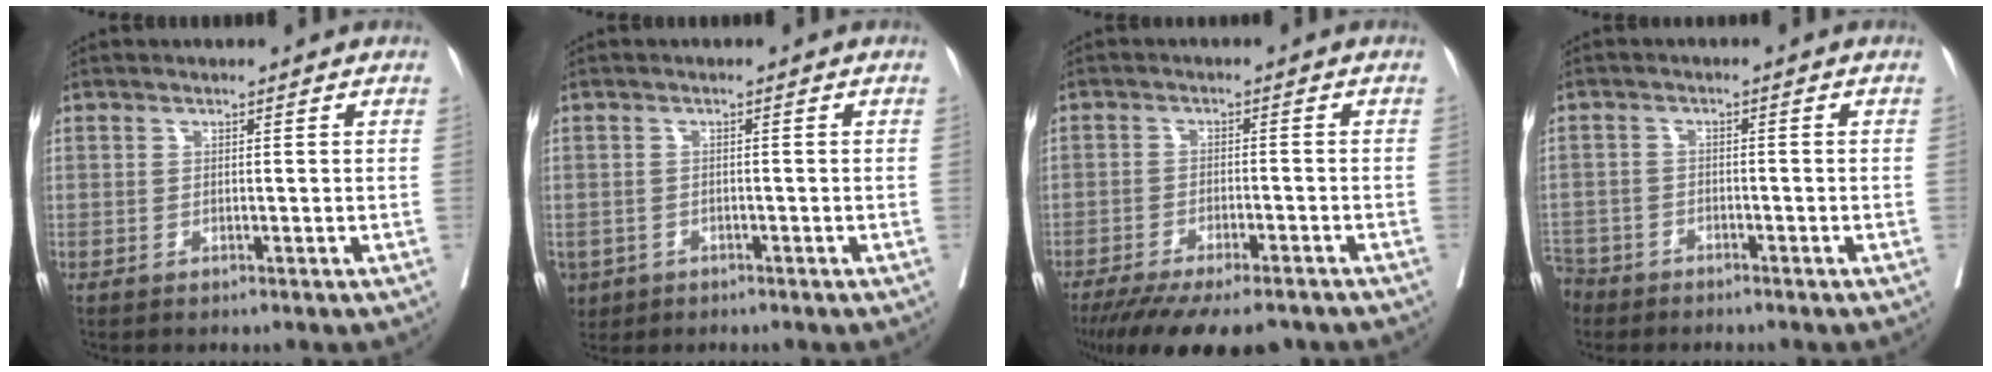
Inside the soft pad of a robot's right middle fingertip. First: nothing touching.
{"total": 3.9, "force": [-2.2, 3.1, 0.9], "torque": [-0.017, 0.001, -0.034]}
{"total": 15.3, "force": [-12.3, 3.9, 8.1], "torque": [-0.137, -0.026, -0.177]}
{"total": 5.5, "force": [-4.7, 2.7, 0.5], "torque": [-0.013, -0.005, -0.092]}